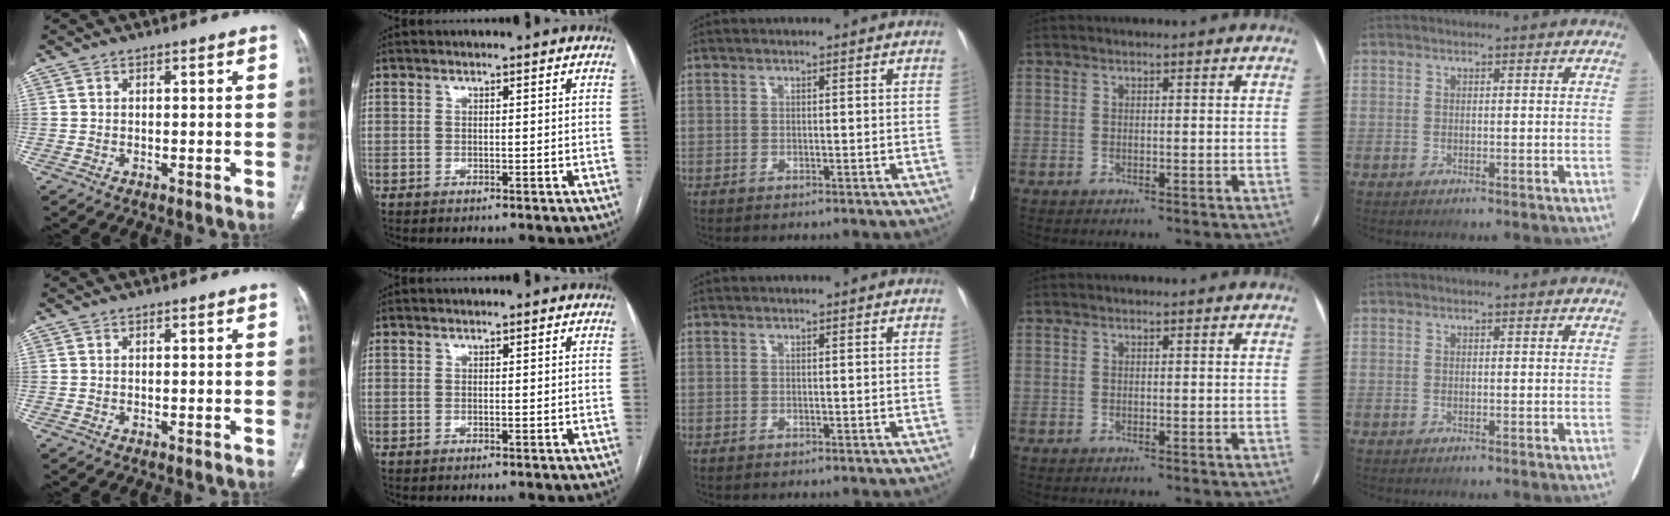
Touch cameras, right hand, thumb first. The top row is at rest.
{}